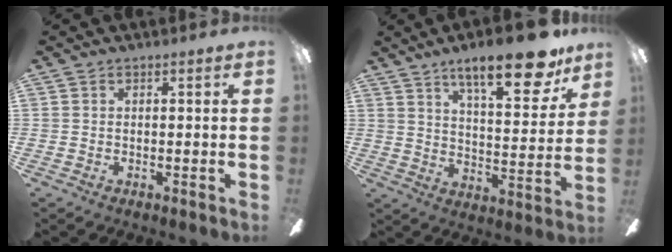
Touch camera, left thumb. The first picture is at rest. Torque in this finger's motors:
{"motor_torque": [2.46, 1.50, 1.56, -1.20, 0.11]}